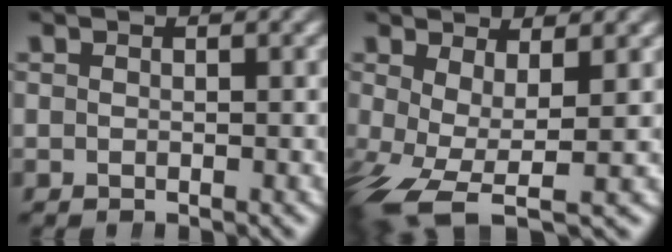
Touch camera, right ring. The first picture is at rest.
{"total": 6.2, "force": [-3.5, 3.3, 4.0], "torque": [-0.099, -0.046, -0.035]}